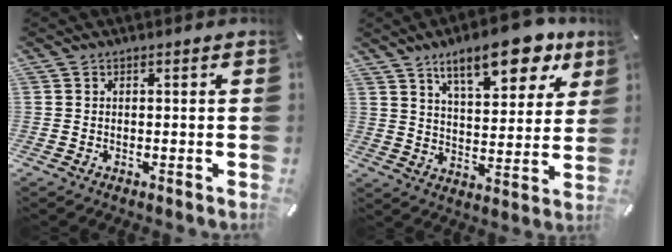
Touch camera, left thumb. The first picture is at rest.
{"total": 16.0, "force": [10.4, 6.5, 10.3], "torque": [-0.147, -0.048, 0.171]}